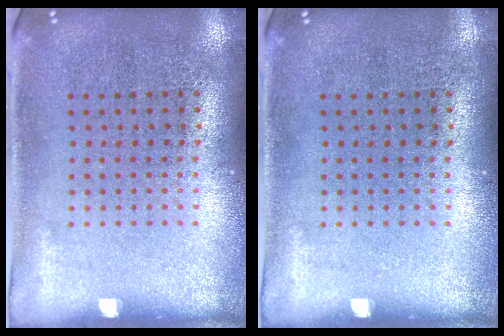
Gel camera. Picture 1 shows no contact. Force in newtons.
{"total": 0.0}